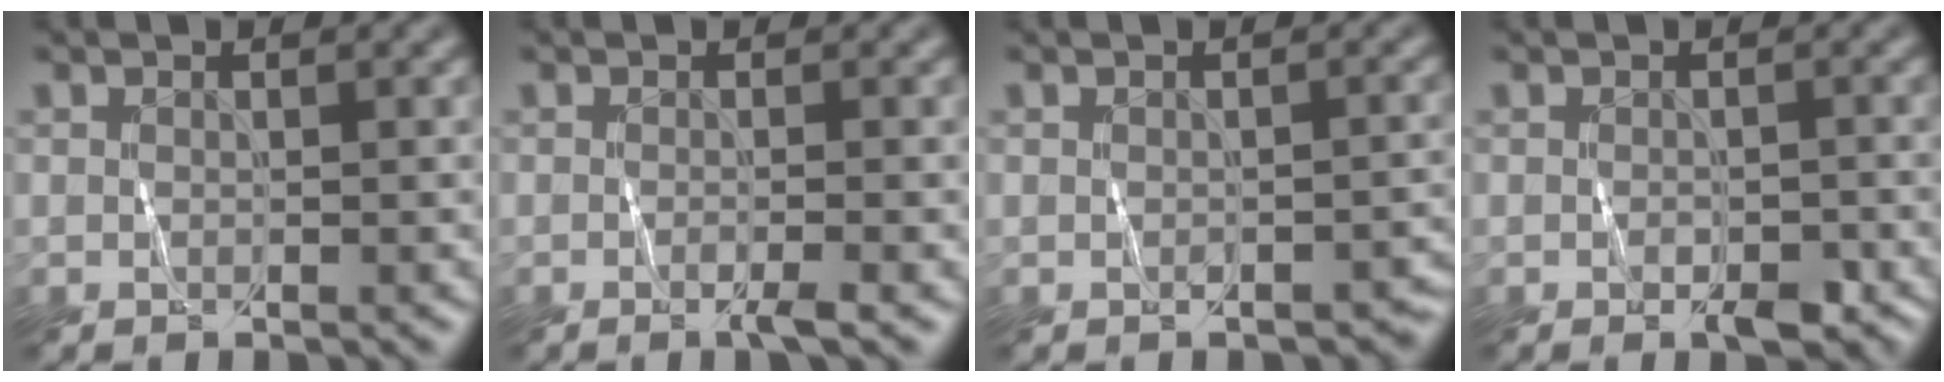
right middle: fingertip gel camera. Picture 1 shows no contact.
{"total": 1.4, "force": [-0.5, 0.1, 1.3], "torque": [-0.019, -0.003, -0.012]}
{"total": 1.4, "force": [-0.7, 1.0, 0.8], "torque": [-0.012, -0.006, -0.005]}
{"total": 2.2, "force": [-0.9, 1.2, 1.7], "torque": [-0.025, -0.001, -0.010]}